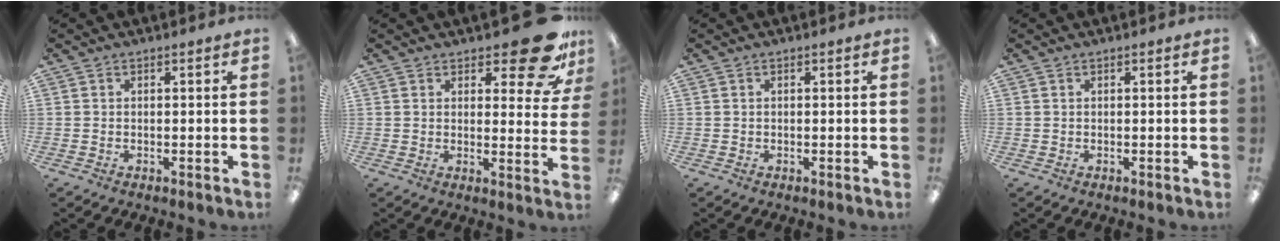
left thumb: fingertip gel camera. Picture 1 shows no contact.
{"total": 12.9, "force": [8.3, 4.8, 8.7], "torque": [-0.109, -0.049, 0.140]}
{"total": 0.0}
{"total": 0.0}